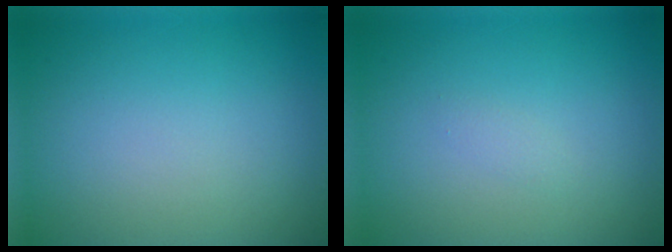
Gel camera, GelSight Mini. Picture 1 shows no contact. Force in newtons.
{"total": 0.5, "press": 0.5, "slide": 0.0}